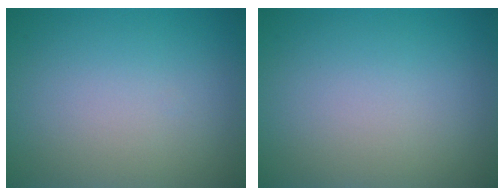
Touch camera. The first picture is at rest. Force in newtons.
{"total": 0.0}